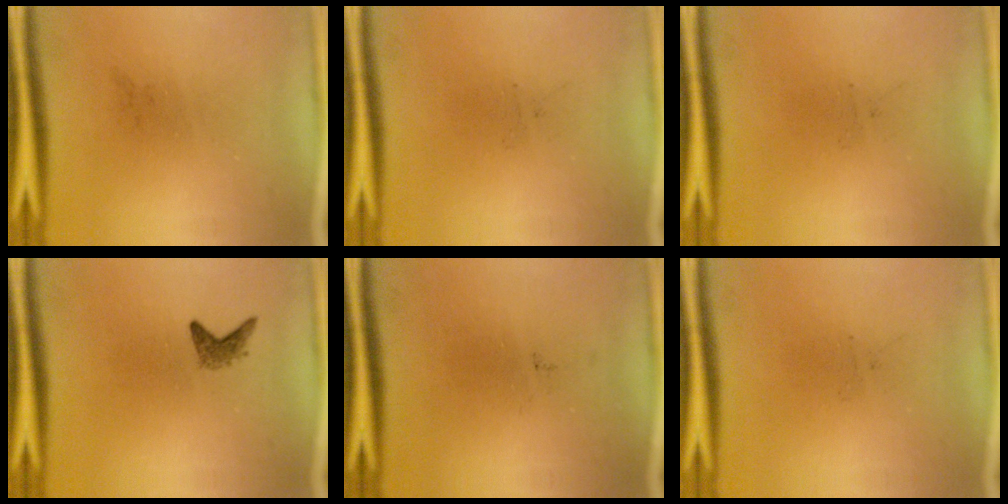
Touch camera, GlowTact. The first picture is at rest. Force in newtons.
{"total": 0.0}
{"total": 0.0}
{"total": 1.4}
{"total": 0.0}
{"total": 0.0}